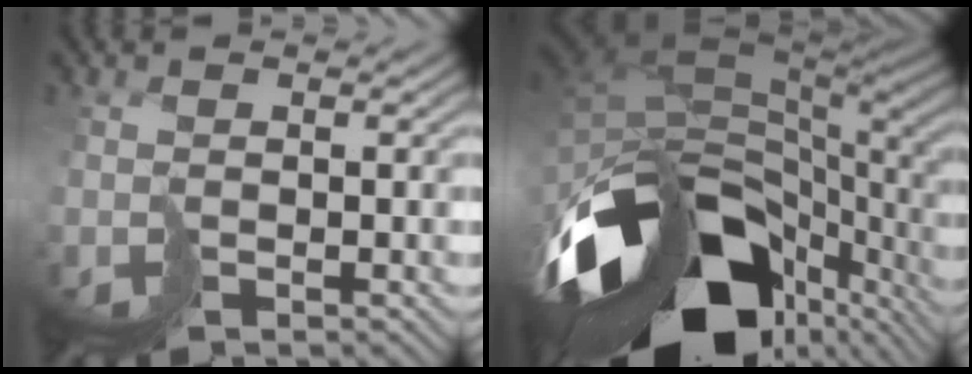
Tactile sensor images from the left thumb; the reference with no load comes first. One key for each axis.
{"total": 18.0, "fx": -8.5, "fy": 8.6, "fz": 13.4, "tx": -0.289, "ty": -0.023, "tz": -0.108}